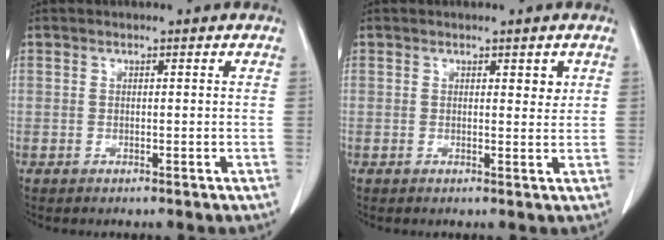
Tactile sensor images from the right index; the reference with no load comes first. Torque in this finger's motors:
{"motor_torque": [0.02, -0.01, 0.00, 0.00]}